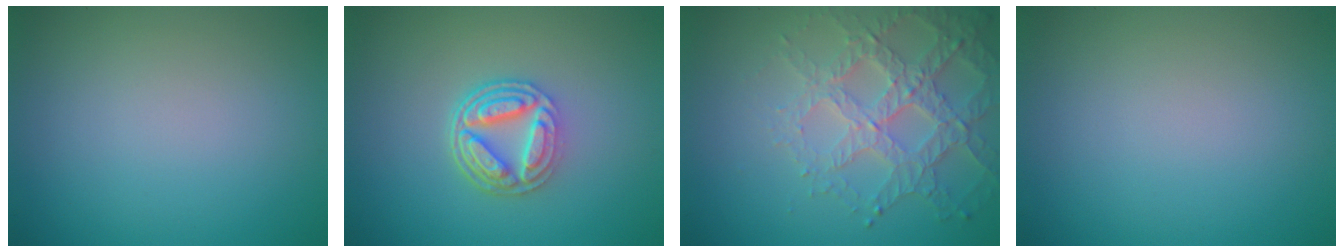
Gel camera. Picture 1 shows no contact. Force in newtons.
{"total": 5.1, "press": 3.7, "slide": 3.4}
{"total": 4.7, "press": 4.1, "slide": 2.2}
{"total": 0.0}